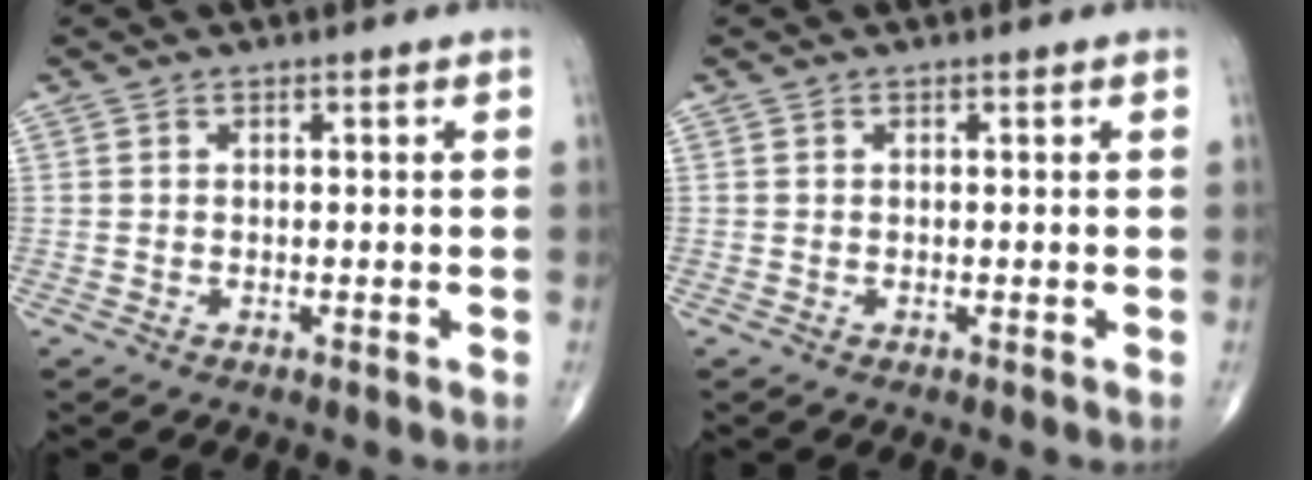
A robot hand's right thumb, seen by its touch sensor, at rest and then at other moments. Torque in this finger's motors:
{"motor_torque": [0.00, 0.00, -0.02, 0.02, 0.01]}